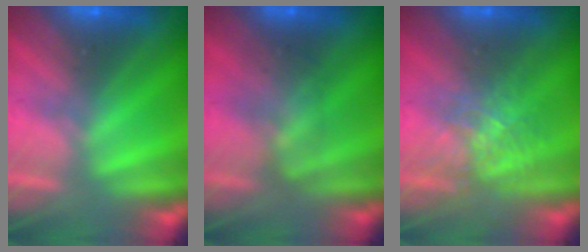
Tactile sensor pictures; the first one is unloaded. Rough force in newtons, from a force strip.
{"total": 2.2}
{"total": 2.7}